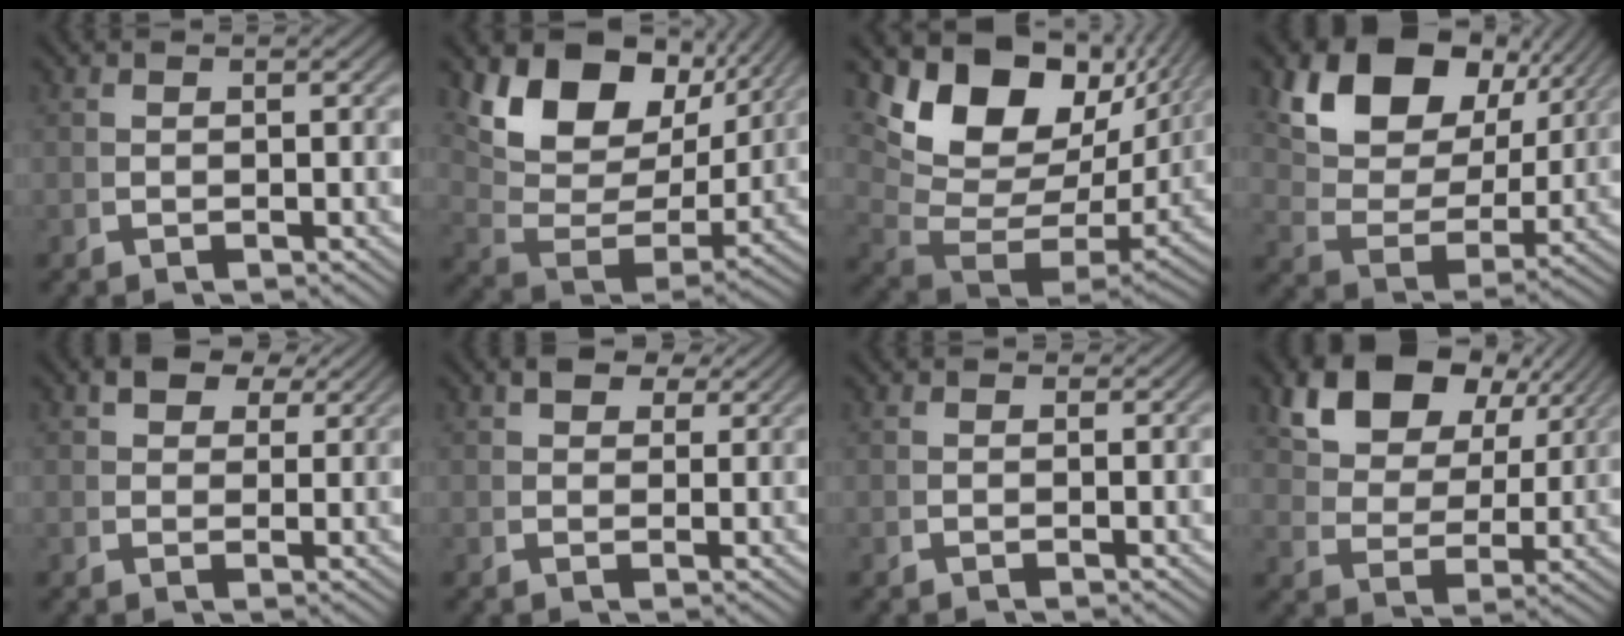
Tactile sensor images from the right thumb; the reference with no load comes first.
{"total": 12.2, "force": [4.1, 7.5, 8.8], "torque": [-0.165, -0.005, 0.068]}
{"total": 13.5, "force": [1.6, 9.0, 9.9], "torque": [-0.188, -0.034, 0.038]}
{"total": 12.1, "force": [5.2, 7.2, 8.3], "torque": [-0.161, 0.006, 0.086]}
{"total": 4.3, "force": [3.1, 2.1, 1.9], "torque": [-0.031, 0.002, 0.053]}
{"total": 3.5, "force": [2.7, 1.7, 1.5], "torque": [-0.019, 0.000, 0.045]}
{"total": 0.6, "force": [0.4, 0.5, 0.1], "torque": [0.000, -0.004, 0.005]}
{"total": 9.1, "force": [5.3, 4.8, 5.6], "torque": [-0.112, 0.009, 0.095]}